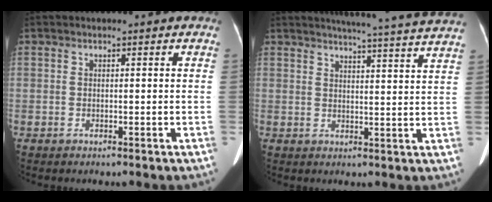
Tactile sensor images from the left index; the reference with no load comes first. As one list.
[{"total": 16.7, "force": [15.5, -1.2, 6.1], "torque": [-0.095, -0.038, 0.177]}]